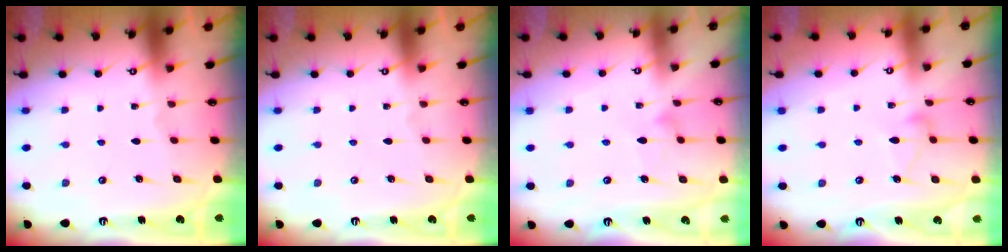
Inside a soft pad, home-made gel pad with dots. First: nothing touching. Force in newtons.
{"total": 0.0}
{"total": 5.7, "press": 5.7, "slide": 0.3}
{"total": 5.6, "press": 5.6, "slide": 0.3}